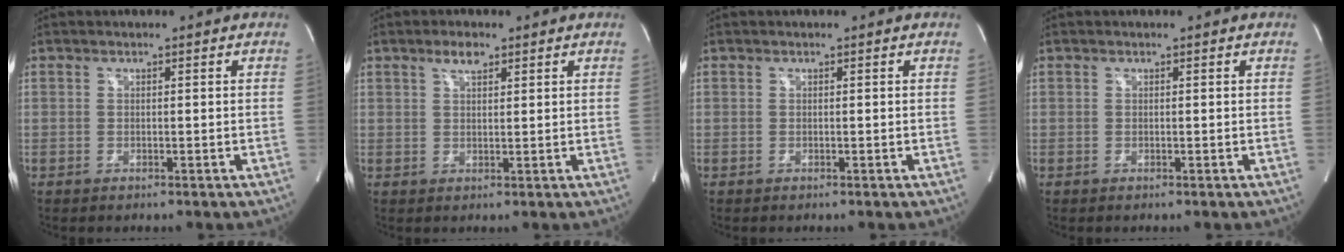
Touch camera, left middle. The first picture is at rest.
{"total": 2.7, "force": [1.8, 1.0, 1.8], "torque": [-0.038, 0.007, 0.034]}
{"total": 0.0}
{"total": 0.0}